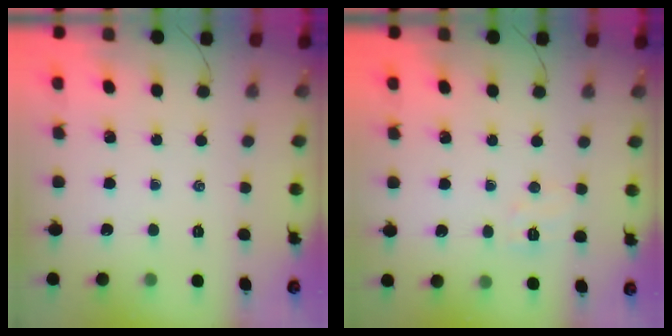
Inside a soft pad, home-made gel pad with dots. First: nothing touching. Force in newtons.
{"total": 4.9, "press": 4.7, "slide": 1.4}